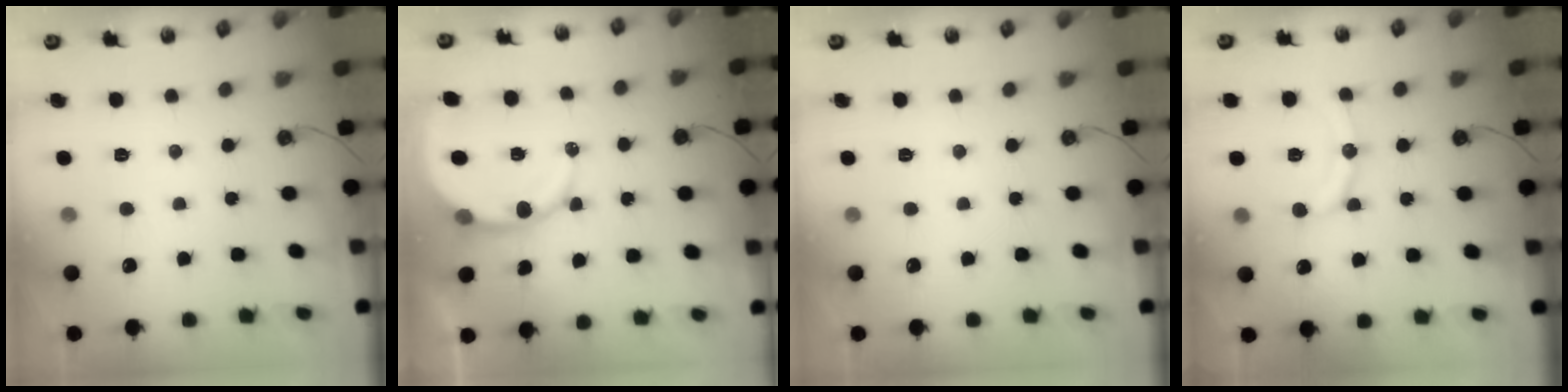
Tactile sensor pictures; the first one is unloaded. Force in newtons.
{"total": 9.6, "press": 9.5, "slide": 1.1}
{"total": 0.0}
{"total": 11.7, "press": 11.4, "slide": 2.7}